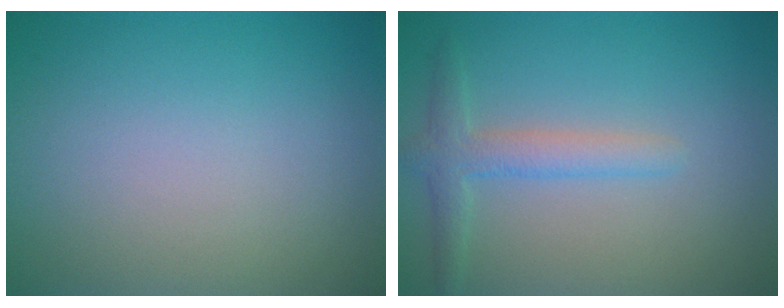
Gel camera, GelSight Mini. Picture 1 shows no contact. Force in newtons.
{"total": 2.5, "press": 2.5, "slide": 0.1}